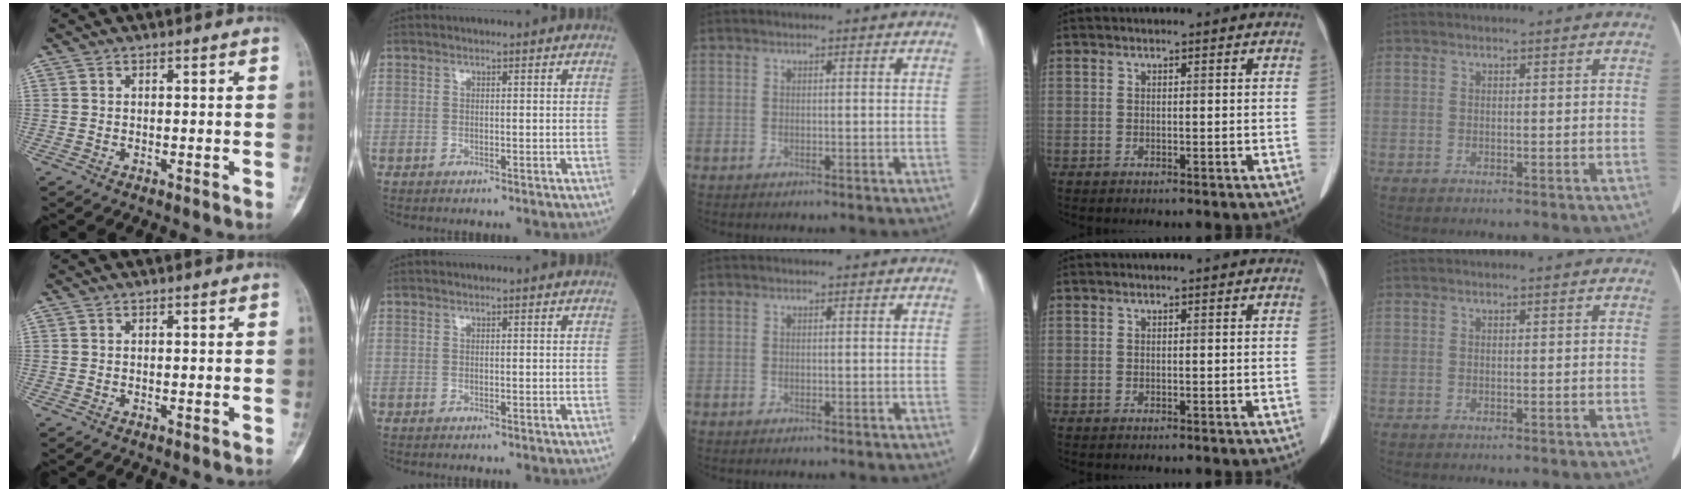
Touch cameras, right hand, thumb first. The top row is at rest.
{}